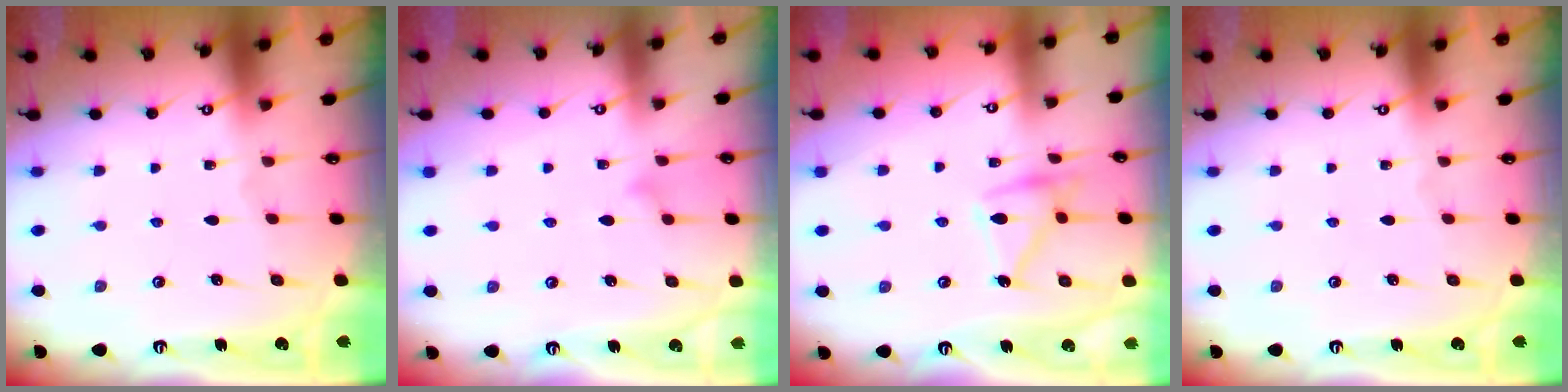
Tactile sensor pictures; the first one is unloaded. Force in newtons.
{"total": 8.4, "press": 8.4, "slide": 0.5}
{"total": 13.7, "press": 13.7, "slide": 0.1}
{"total": 0.0}